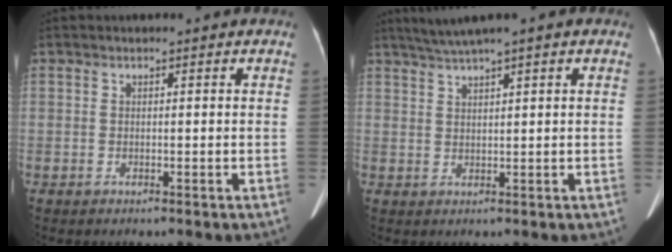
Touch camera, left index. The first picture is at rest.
{"total": 5.1, "force": [3.7, -0.2, 3.6], "torque": [-0.073, 0.027, 0.067]}